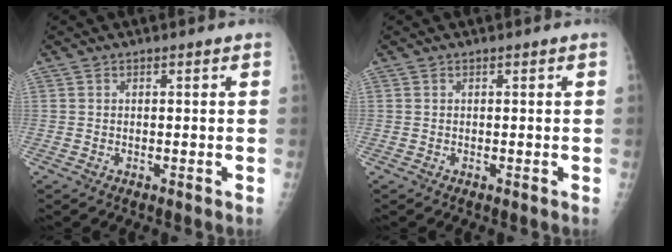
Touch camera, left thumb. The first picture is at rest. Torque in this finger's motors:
{"motor_torque": [0.00, 0.00, 0.00, -0.03, 0.00]}